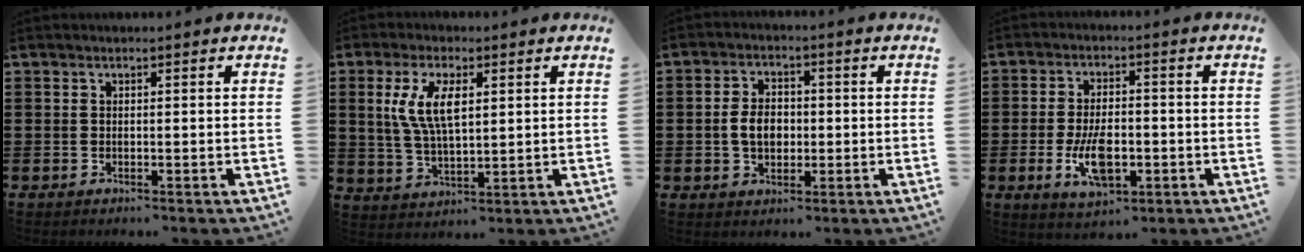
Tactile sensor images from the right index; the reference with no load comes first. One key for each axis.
{"total": 7.3, "fx": 2.2, "fy": 2.8, "fz": 6.3, "tx": -0.137, "ty": 0.005, "tz": 0.036}
{"total": 4.4, "fx": -0.3, "fy": 2.9, "fz": 3.3, "tx": -0.065, "ty": 0.004, "tz": -0.011}
{"total": 8.9, "fx": -2.4, "fy": 4.5, "fz": 7.2, "tx": -0.137, "ty": -0.008, "tz": -0.047}